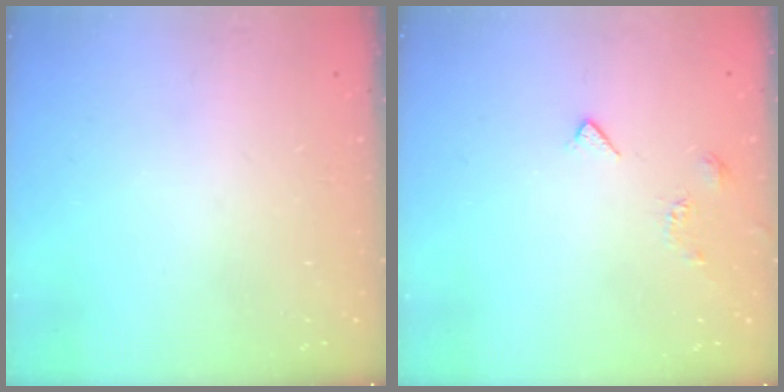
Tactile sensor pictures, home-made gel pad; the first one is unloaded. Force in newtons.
{"total": 3.8, "press": 3.7, "slide": 0.8}